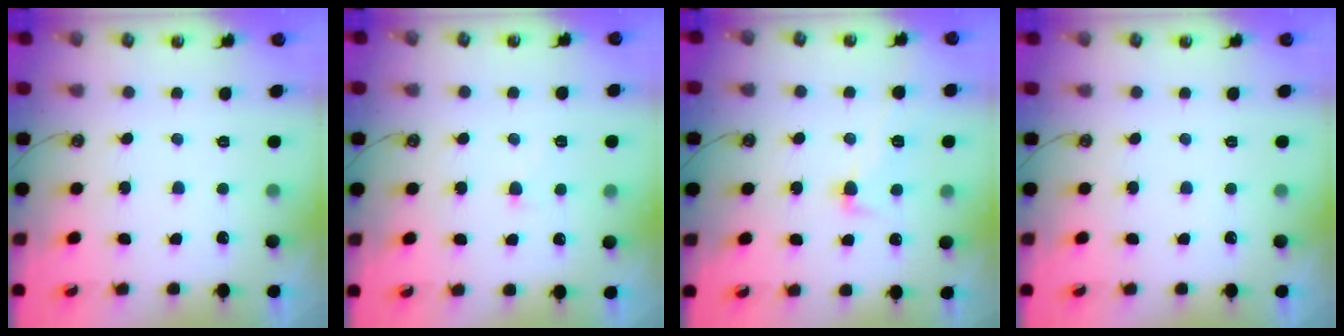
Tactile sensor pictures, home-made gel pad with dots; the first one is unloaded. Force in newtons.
{"total": 3.5, "press": 3.4, "slide": 0.8}
{"total": 3.3, "press": 3.2, "slide": 1.0}
{"total": 0.0}